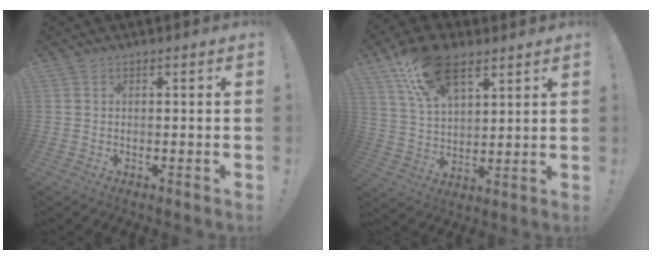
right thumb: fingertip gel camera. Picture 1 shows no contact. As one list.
[{"total": 17.1, "force": [10.1, 9.4, 10.1], "torque": [-0.176, -0.036, 0.186]}]